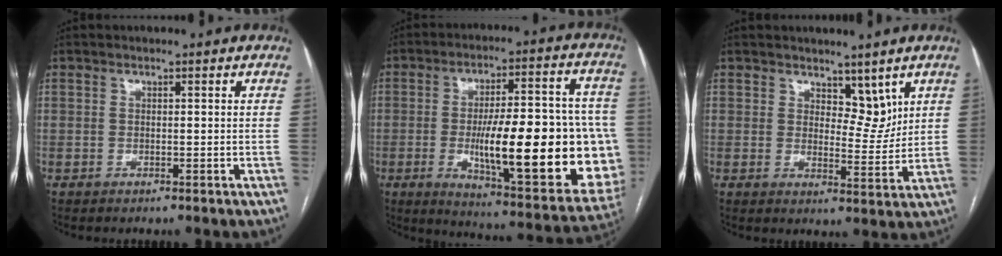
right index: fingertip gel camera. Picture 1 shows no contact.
{"total": 27.6, "force": [-4.2, 6.1, 26.6], "torque": [-0.315, 0.003, -0.045]}
{"total": 4.8, "force": [3.2, 2.5, 2.5], "torque": [-0.027, -0.008, 0.053]}